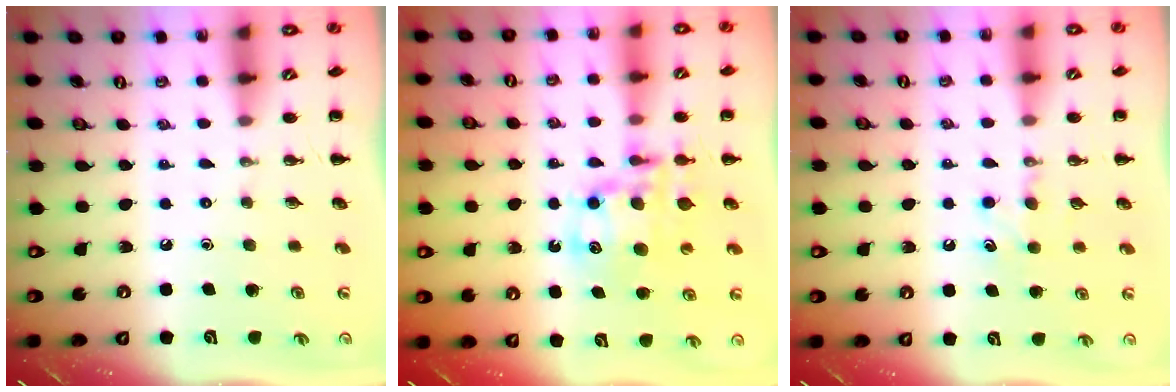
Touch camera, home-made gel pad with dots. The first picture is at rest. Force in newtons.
{"total": 11.9, "press": 11.5, "slide": 3.1}
{"total": 6.1, "press": 5.9, "slide": 1.5}